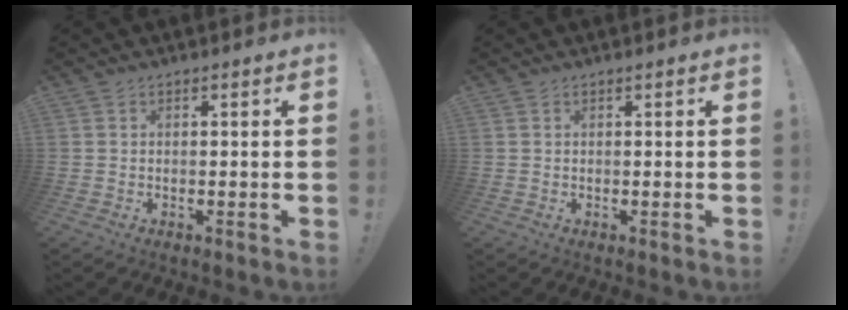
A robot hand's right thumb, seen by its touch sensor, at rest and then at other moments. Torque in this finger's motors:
{"motor_torque": [0.02, 0.01, 0.00, -0.01, 0.00]}